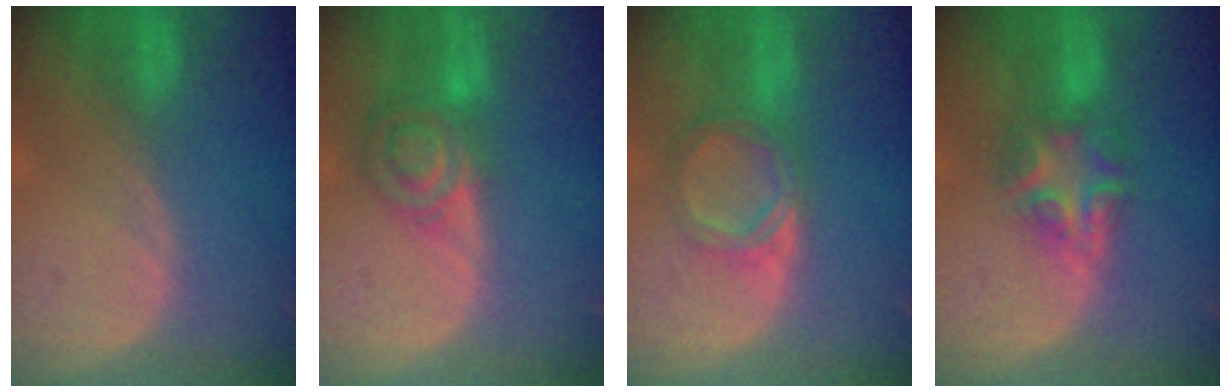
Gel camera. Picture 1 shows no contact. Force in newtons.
{"total": 7.3, "press": 6.3, "slide": 3.7}
{"total": 5.6, "press": 5.2, "slide": 1.9}
{"total": 6.5, "press": 6.1, "slide": 2.3}